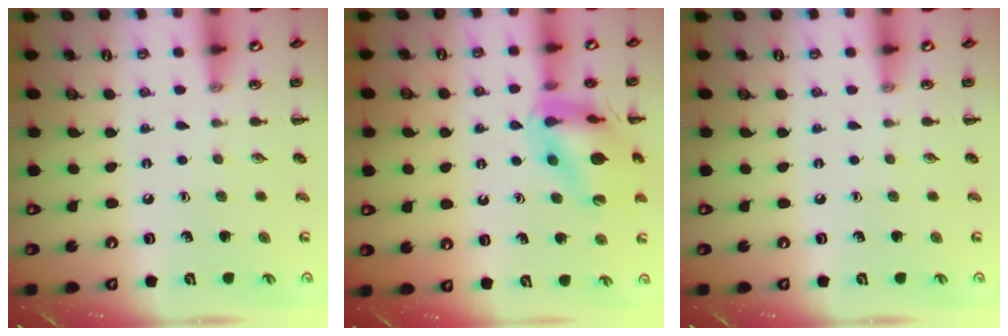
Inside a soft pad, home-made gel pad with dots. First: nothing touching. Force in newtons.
{"total": 15.1, "press": 15.1, "slide": 1.5}
{"total": 0.0}